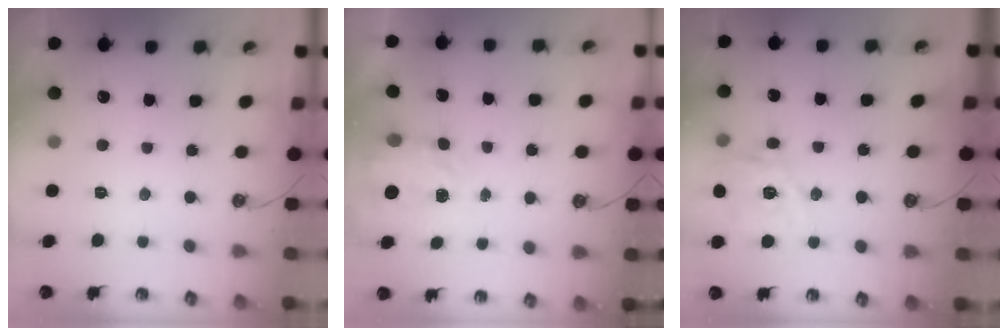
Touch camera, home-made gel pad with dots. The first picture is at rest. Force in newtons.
{"total": 4.0, "press": 3.9, "slide": 0.7}
{"total": 15.5, "press": 15.4, "slide": 1.8}